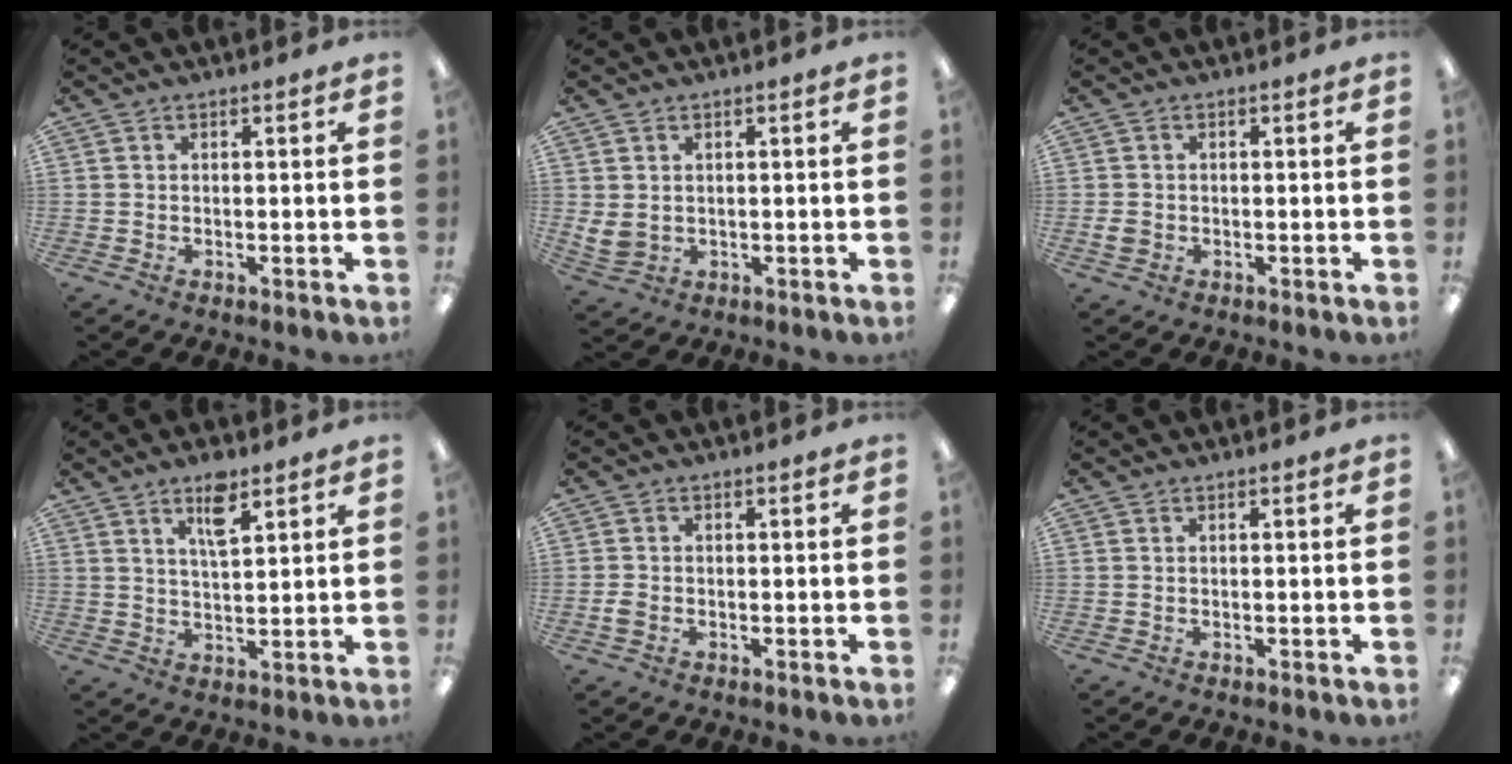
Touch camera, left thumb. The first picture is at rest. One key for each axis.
{"total": 3.7, "fx": 1.3, "fy": 2.8, "fz": 1.9, "tx": -0.045, "ty": -0.004, "tz": 0.027}
{"total": 2.2, "fx": -0.3, "fy": 1.9, "fz": 1.2, "tx": -0.021, "ty": 0.004, "tz": -0.006}
{"total": 7.1, "fx": 4.5, "fy": 2.3, "fz": 4.9, "tx": -0.076, "ty": -0.016, "tz": 0.072}
{"total": 1.9, "fx": -0.6, "fy": 1.4, "fz": 1.1, "tx": -0.020, "ty": 0.004, "tz": -0.011}
{"total": 0.0}